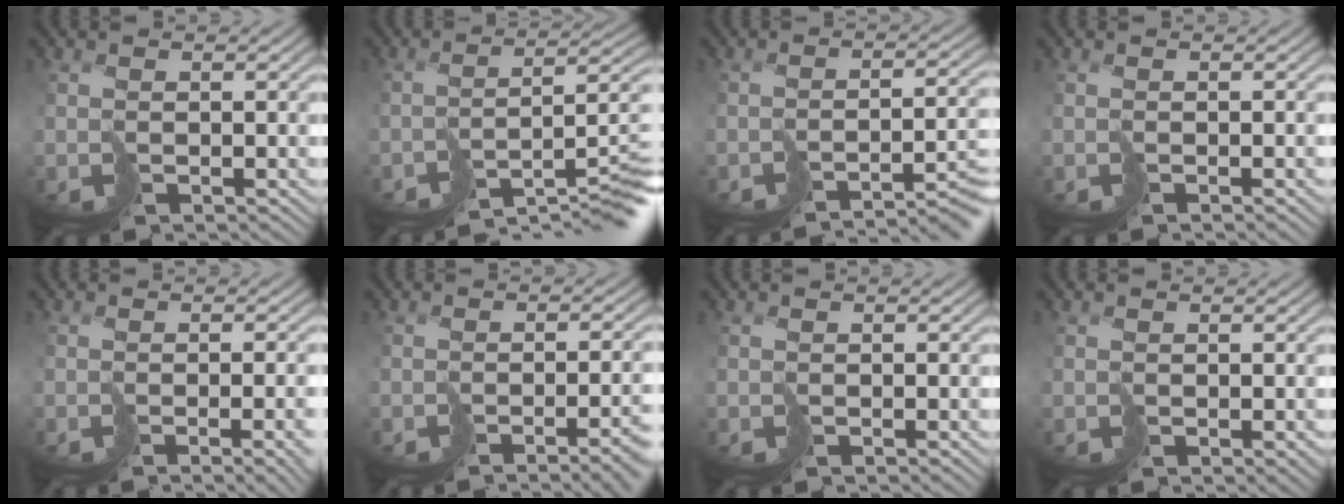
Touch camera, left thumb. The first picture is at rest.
{"total": 9.0, "force": [-6.1, 2.5, 6.1], "torque": [-0.101, -0.020, -0.076]}
{"total": 6.5, "force": [-5.6, 0.6, 3.4], "torque": [-0.034, -0.008, -0.084]}
{"total": 0.8, "force": [-0.8, -0.1, 0.3], "torque": [-0.002, 0.000, -0.014]}
{"total": 5.2, "force": [-2.5, 1.3, 4.3], "torque": [-0.049, -0.020, -0.020]}
{"total": 5.5, "force": [-3.7, 0.6, 3.9], "torque": [-0.041, -0.014, -0.048]}
{"total": 0.6, "force": [-0.5, 0.0, 0.2], "torque": [-0.002, -0.001, -0.010]}
{"total": 1.3, "force": [-0.4, 0.8, 0.9], "torque": [-0.012, -0.002, -0.005]}